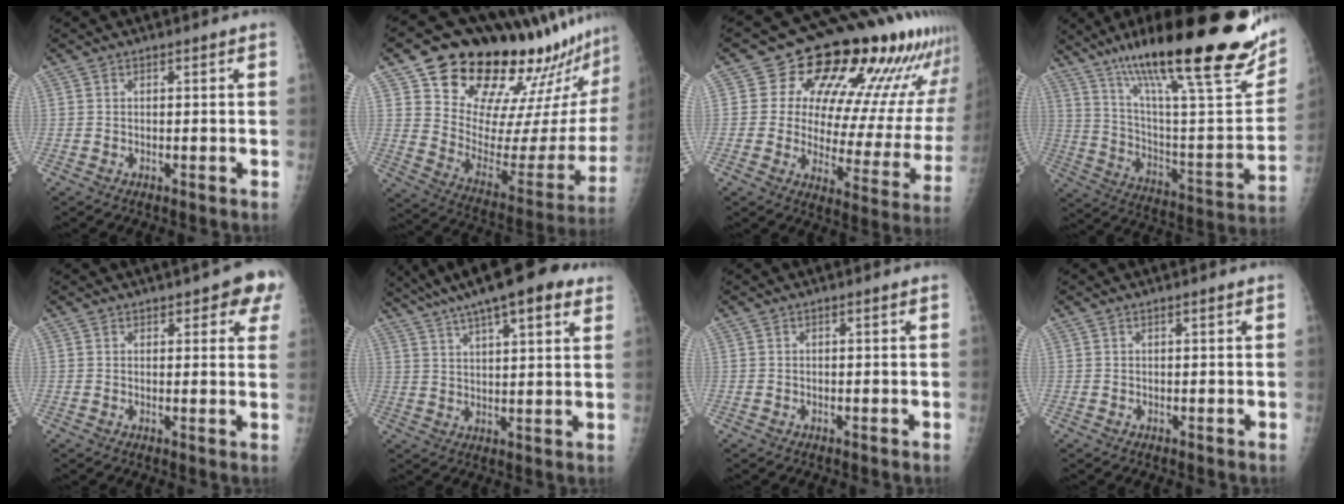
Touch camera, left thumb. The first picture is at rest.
{"total": 28.5, "force": [23.6, 8.6, 13.4], "torque": [-0.166, -0.157, 0.333]}
{"total": 22.5, "force": [14.0, 10.1, 14.5], "torque": [-0.147, -0.061, 0.182]}
{"total": 33.8, "force": [21.1, 6.7, 25.5], "torque": [-0.357, -0.054, 0.337]}
{"total": 6.5, "force": [4.0, 2.8, 4.3], "torque": [-0.011, -0.009, 0.040]}
{"total": 17.9, "force": [12.4, 4.8, 12.1], "torque": [-0.187, 0.003, 0.185]}
{"total": 0.0}
{"total": 0.0}